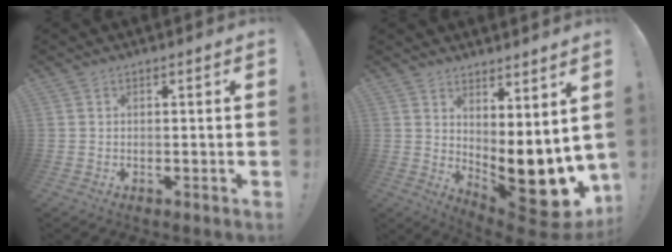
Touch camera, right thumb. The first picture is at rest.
{"total": 13.5, "force": [-2.7, 5.4, 12.1], "torque": [-0.124, -0.019, -0.025]}